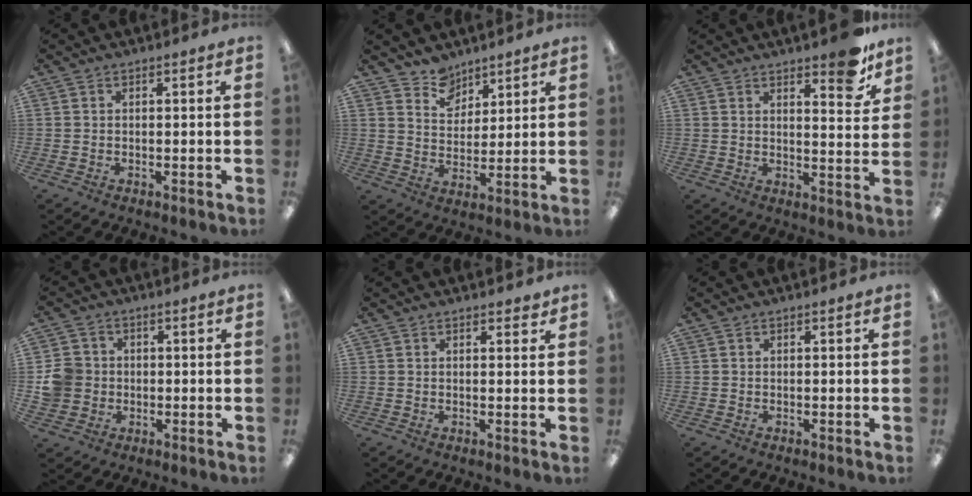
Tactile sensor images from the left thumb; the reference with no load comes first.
{"total": 7.4, "force": [6.1, 4.2, 0.3], "torque": [-0.012, -0.043, 0.116]}
{"total": 8.5, "force": [6.6, 2.8, 4.7], "torque": [-0.044, -0.044, 0.108]}
{"total": 6.8, "force": [-0.3, 6.4, 2.2], "torque": [-0.049, 0.019, -0.001]}
{"total": 1.5, "force": [1.2, 0.6, 0.6], "torque": [0.003, -0.006, 0.019]}
{"total": 0.0}